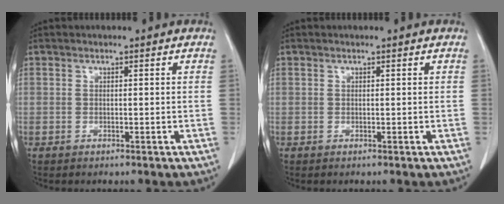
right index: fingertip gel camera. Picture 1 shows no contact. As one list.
[{"total": 0.0}]